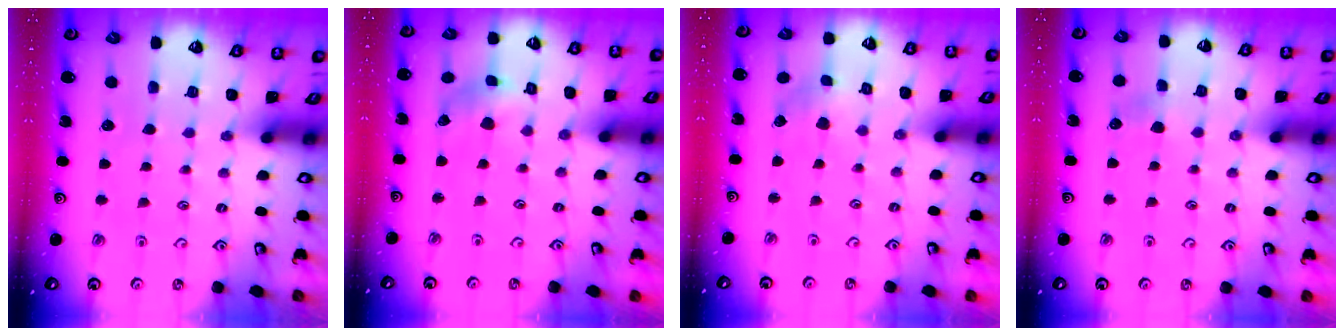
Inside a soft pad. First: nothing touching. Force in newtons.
{"total": 3.1, "press": 3.1, "slide": 0.4}
{"total": 2.7, "press": 2.7, "slide": 0.1}
{"total": 3.6, "press": 3.5, "slide": 0.8}